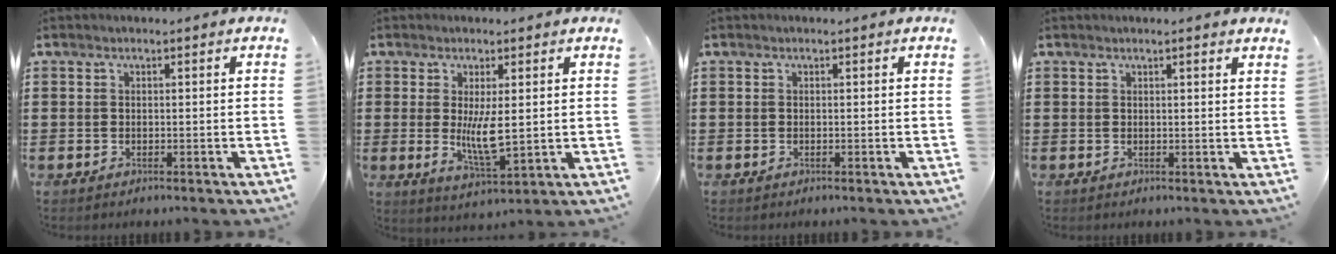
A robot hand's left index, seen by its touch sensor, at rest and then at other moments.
{"total": 6.0, "force": [0.7, 1.7, 5.7], "torque": [-0.106, -0.009, 0.009]}
{"total": 0.0}
{"total": 1.1, "force": [0.8, -0.1, 0.7], "torque": [-0.016, -0.003, 0.015]}